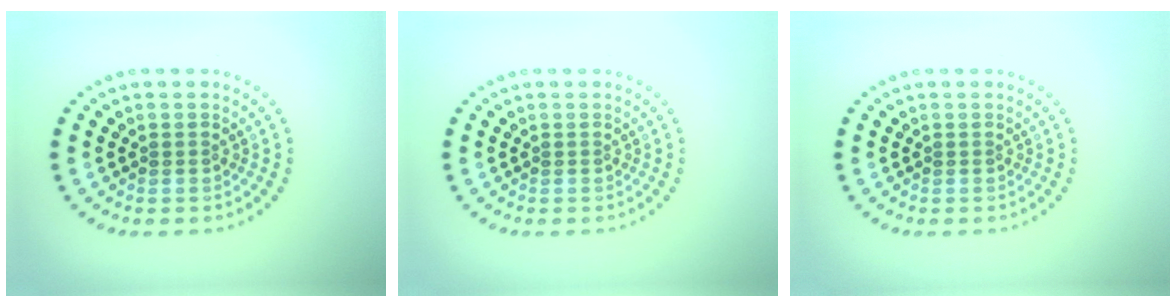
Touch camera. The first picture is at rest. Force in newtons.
{"total": 0.0}
{"total": 0.0}